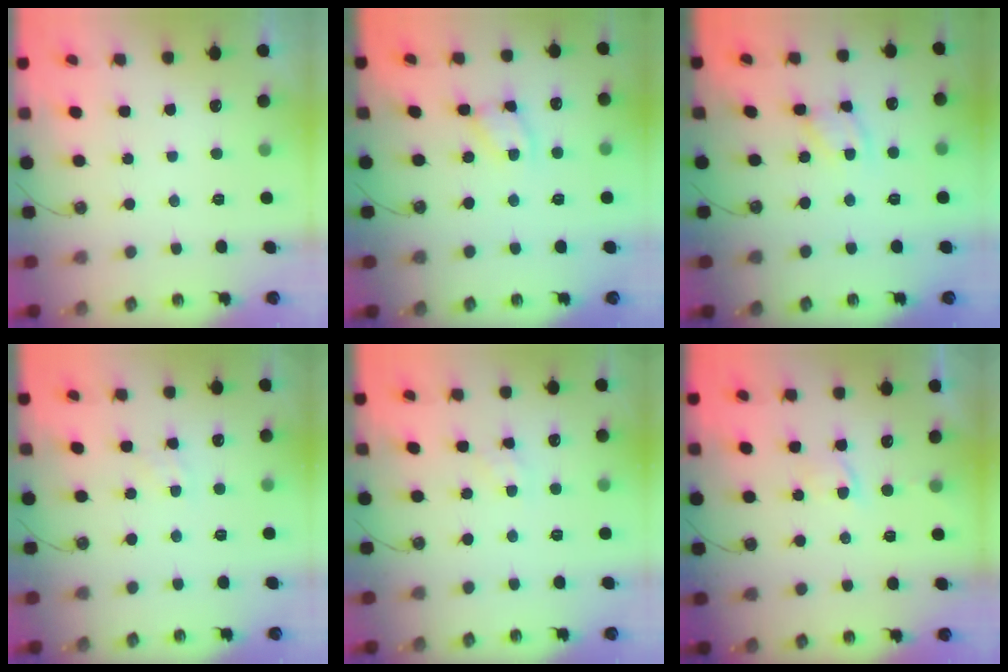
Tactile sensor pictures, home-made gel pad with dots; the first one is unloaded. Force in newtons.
{"total": 5.9, "press": 5.9, "slide": 0.3}
{"total": 5.2, "press": 5.2, "slide": 0.5}
{"total": 3.9, "press": 3.9, "slide": 0.5}
{"total": 2.5, "press": 2.5, "slide": 0.1}
{"total": 2.0, "press": 2.0, "slide": 0.4}